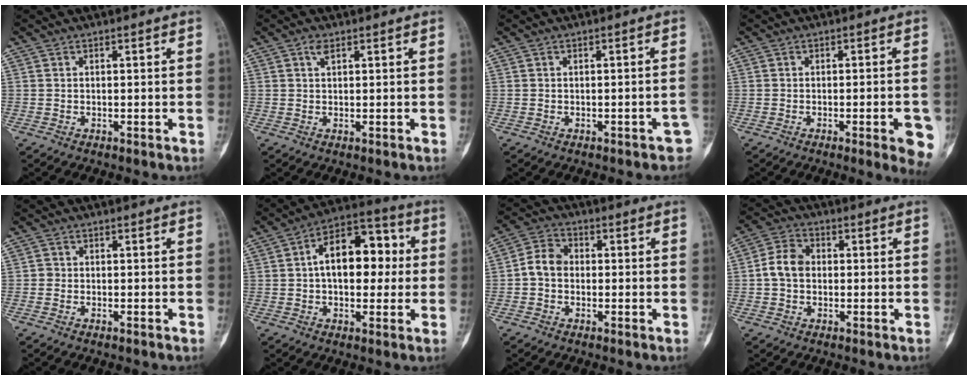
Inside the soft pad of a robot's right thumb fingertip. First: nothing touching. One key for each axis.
{"total": 1.5, "fx": 0.9, "fy": 0.8, "fz": 0.9, "tx": -0.016, "ty": 0.000, "tz": 0.013}
{"total": 2.9, "fx": -1.7, "fy": 1.1, "fz": 2.1, "tx": -0.016, "ty": 0.021, "tz": -0.016}
{"total": 7.3, "fx": -2.7, "fy": 1.5, "fz": 6.6, "tx": -0.070, "ty": 0.002, "tz": -0.030}
{"total": 0.7, "fx": -0.3, "fy": 0.6, "fz": 0.1, "tx": -0.001, "ty": 0.002, "tz": -0.011}
{"total": 14.6, "fx": 1.5, "fy": 8.7, "fz": 11.6, "tx": -0.140, "ty": 0.031, "tz": 0.013}
{"total": 5.5, "fx": -0.5, "fy": 4.5, "fz": 3.2, "tx": -0.048, "ty": 0.019, "tz": -0.021}
{"total": 6.0, "fx": -0.1, "fy": 4.6, "fz": 3.8, "tx": -0.065, "ty": 0.017, "tz": -0.010}